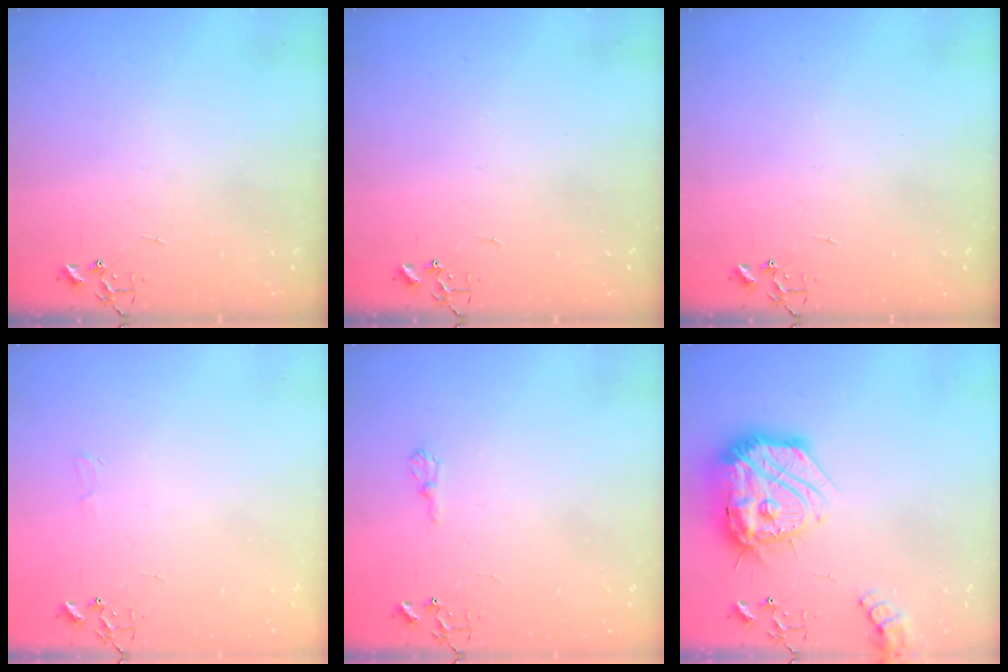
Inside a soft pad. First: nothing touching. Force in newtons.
{"total": 0.0}
{"total": 0.0}
{"total": 4.8, "press": 4.8, "slide": 0.6}
{"total": 7.4, "press": 7.3, "slide": 0.8}
{"total": 24.3, "press": 24.2, "slide": 2.5}